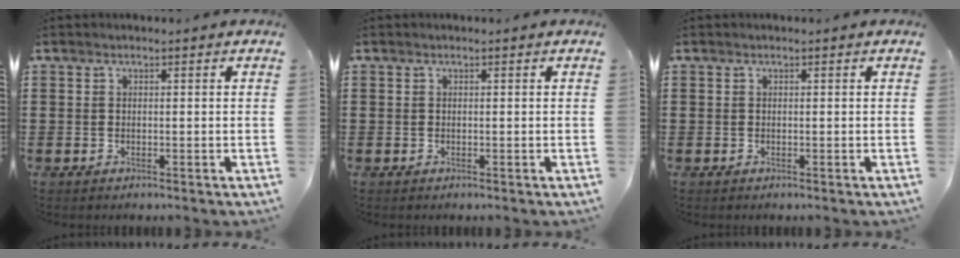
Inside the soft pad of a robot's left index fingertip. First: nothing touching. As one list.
[{"total": 0.0}, {"total": 0.0}]